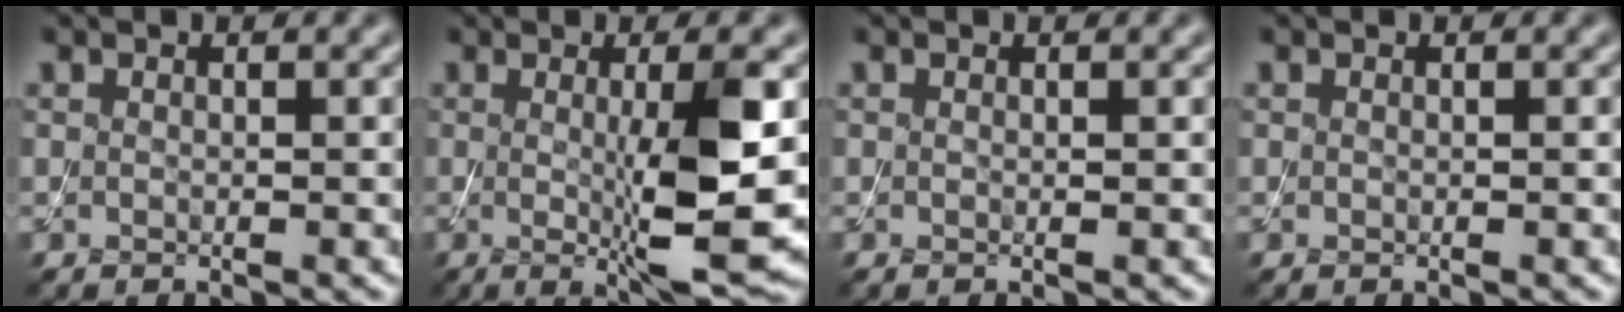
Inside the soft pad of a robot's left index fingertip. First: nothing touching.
{"total": 7.4, "force": [-0.2, 1.3, 7.3], "torque": [-0.114, -0.013, 0.004]}
{"total": 0.0}
{"total": 0.0}